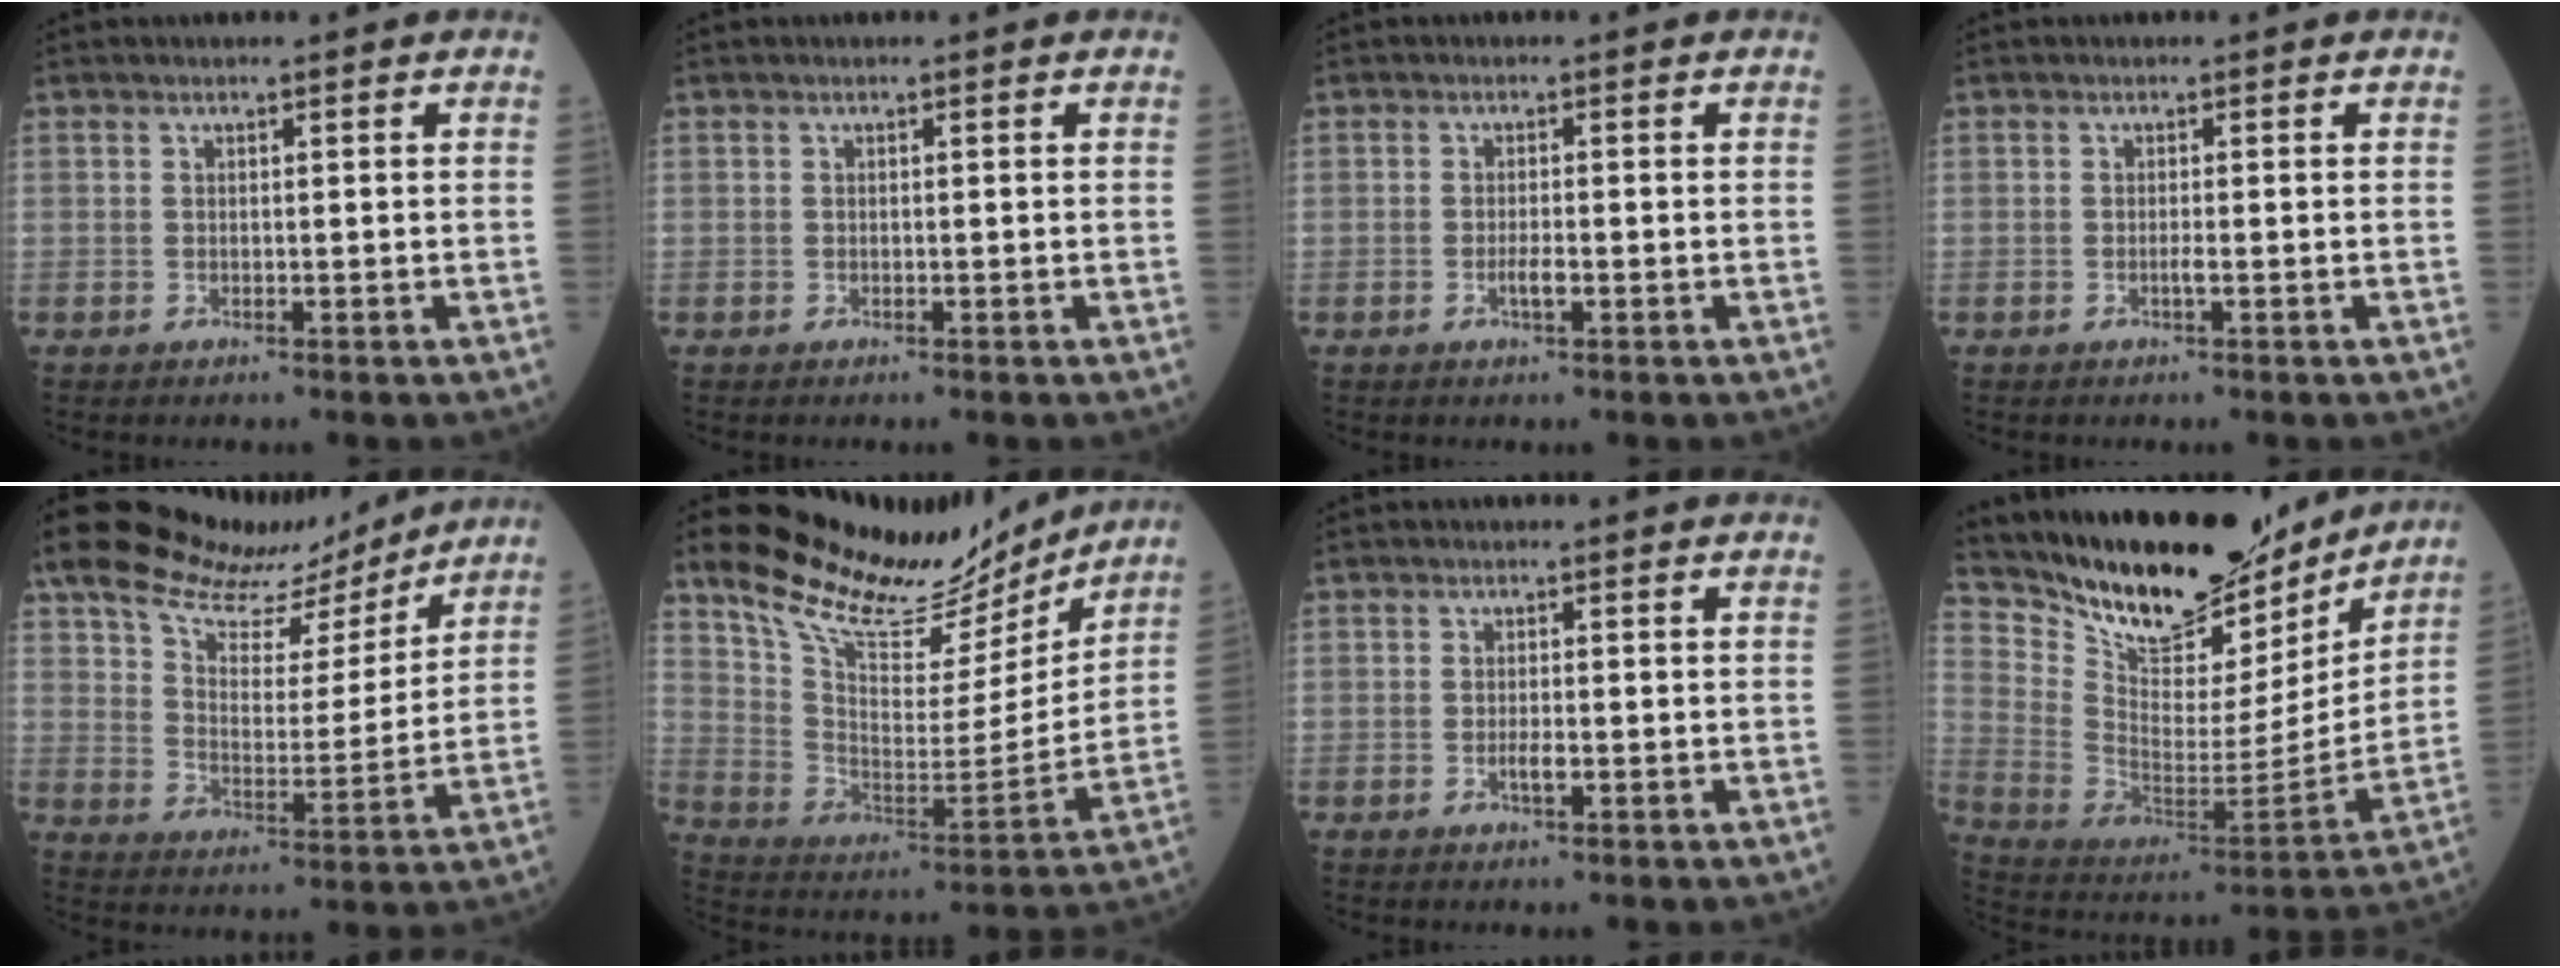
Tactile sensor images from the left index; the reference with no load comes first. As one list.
[{"total": 0.0}, {"total": 1.6, "force": [-0.6, 0.3, 1.5], "torque": [-0.030, 0.000, -0.011]}, {"total": 0.6, "force": [-0.2, -0.1, 0.6], "torque": [-0.012, 0.000, -0.005]}, {"total": 16.1, "force": [13.7, 4.5, 7.0], "torque": [-0.121, 0.016, 0.217]}, {"total": 20.0, "force": [18.1, 4.5, 7.3], "torque": [-0.132, -0.029, 0.285]}, {"total": 1.4, "force": [-0.4, 0.3, 1.3], "torque": [-0.027, -0.001, -0.007]}, {"total": 22.6, "force": [19.8, 6.6, 8.6], "torque": [-0.155, -0.027, 0.314]}]